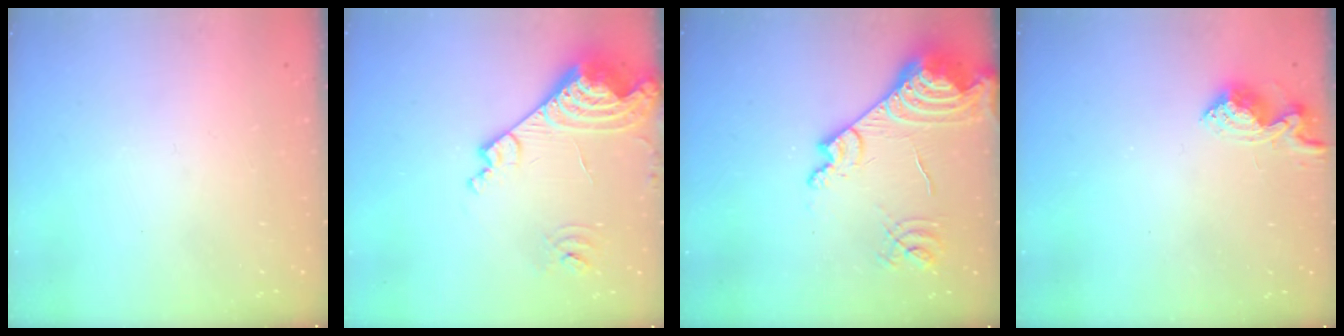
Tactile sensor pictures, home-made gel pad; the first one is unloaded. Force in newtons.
{"total": 17.5, "press": 17.4, "slide": 1.9}
{"total": 18.7, "press": 18.6, "slide": 2.5}
{"total": 9.5, "press": 9.5, "slide": 0.3}